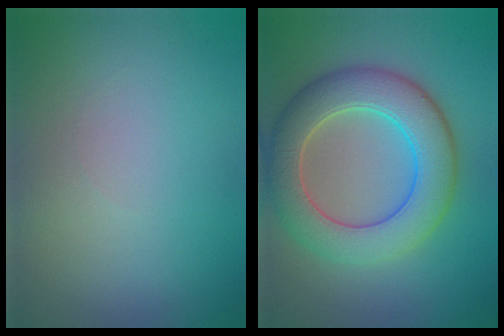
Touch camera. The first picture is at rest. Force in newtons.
{"total": 7.7, "press": 7.7, "slide": 0.4}